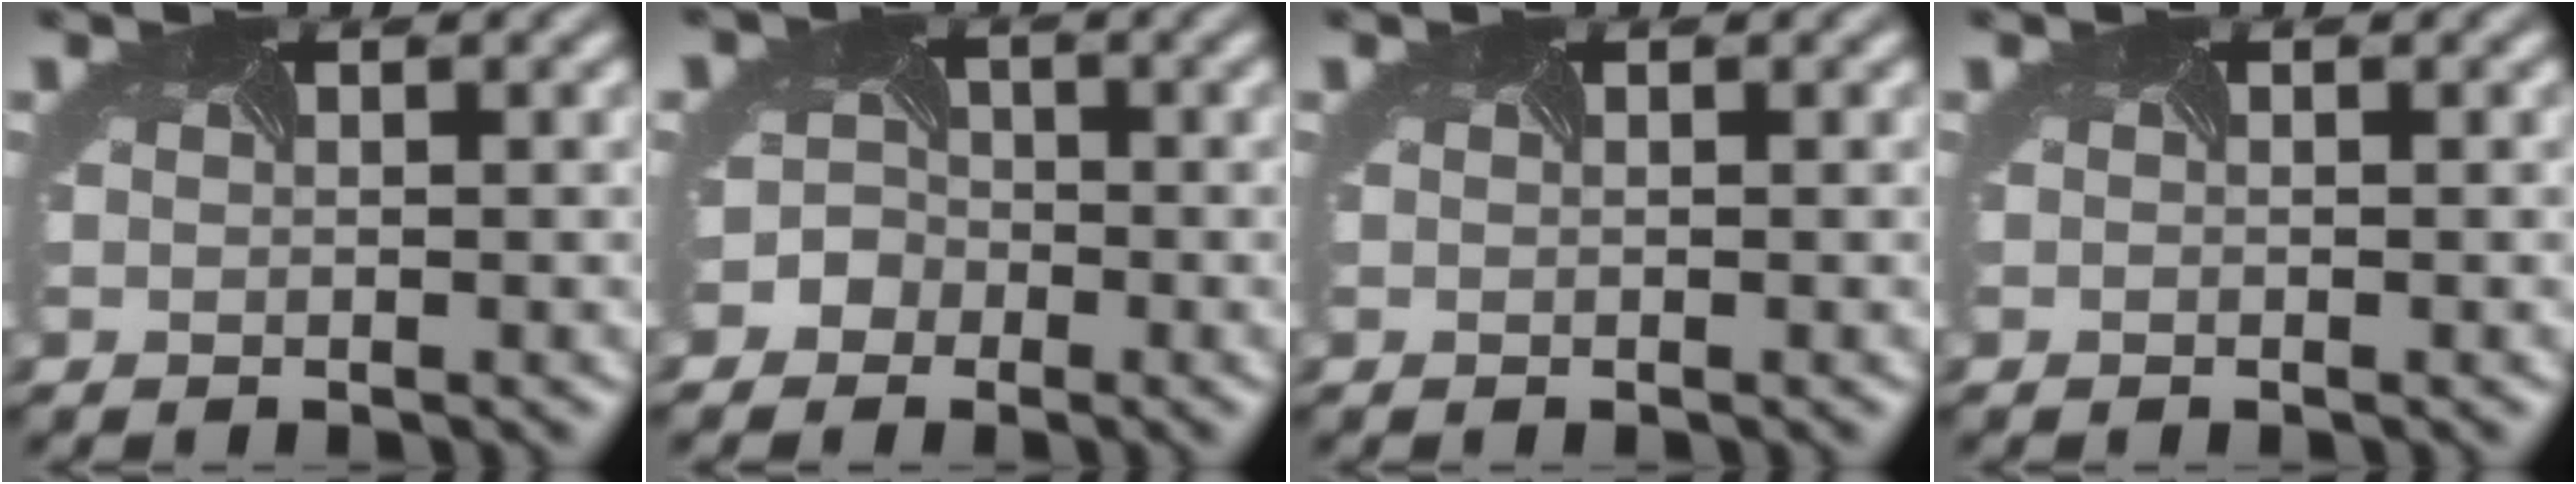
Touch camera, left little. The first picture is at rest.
{"total": 3.1, "force": [-1.7, 2.7, -0.2], "torque": [0.019, 0.017, -0.041]}
{"total": 0.0}
{"total": 0.0}